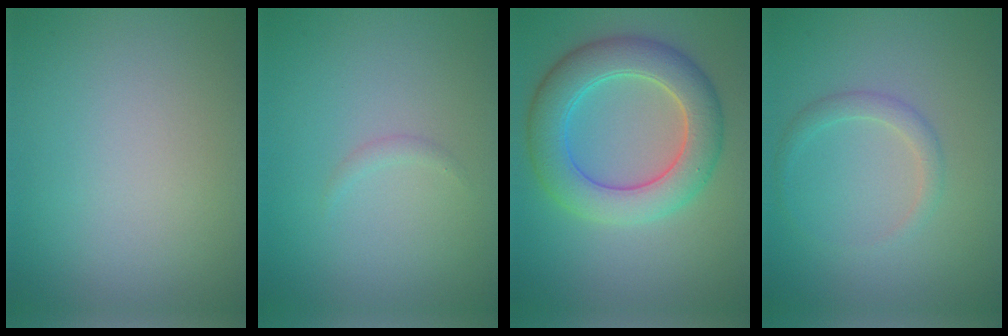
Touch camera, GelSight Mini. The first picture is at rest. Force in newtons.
{"total": 0.6, "press": 0.6, "slide": 0.0}
{"total": 6.8, "press": 6.8, "slide": 0.1}
{"total": 1.4, "press": 1.4, "slide": 0.0}